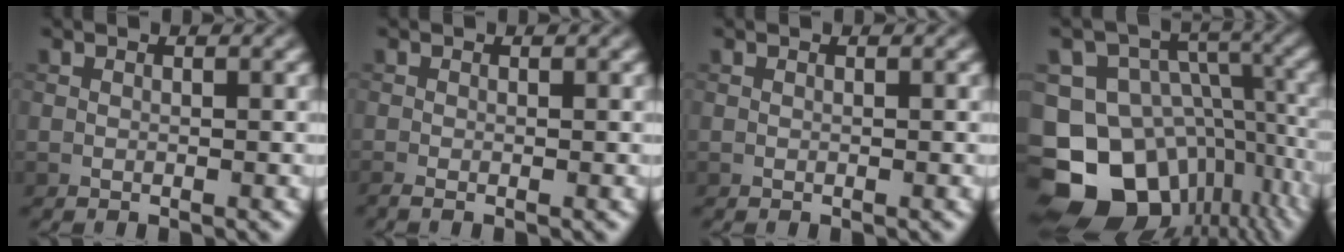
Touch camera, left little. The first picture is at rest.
{"total": 1.0, "force": [-0.6, 0.2, 0.8], "torque": [-0.017, -0.009, -0.015]}
{"total": 0.0}
{"total": 17.6, "force": [-8.6, 13.6, 6.9], "torque": [-0.168, -0.028, -0.121]}